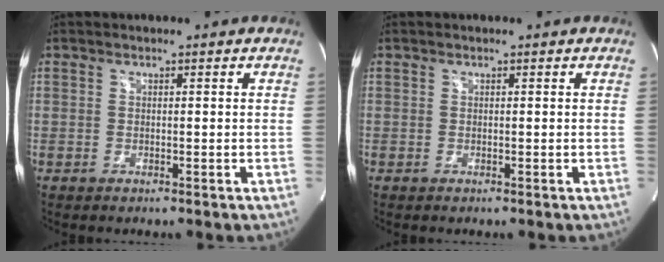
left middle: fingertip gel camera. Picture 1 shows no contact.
{"total": 0.0}